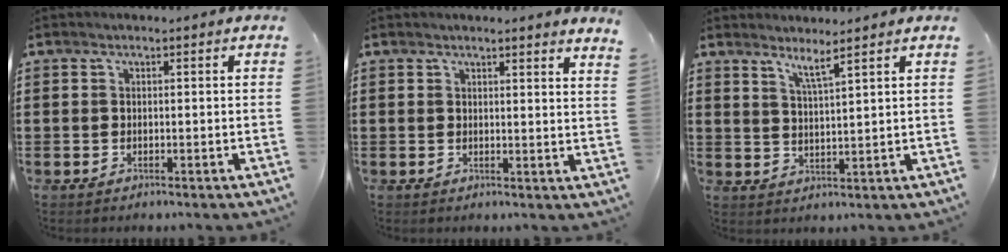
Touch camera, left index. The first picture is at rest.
{"total": 1.8, "force": [1.7, -0.5, 0.5], "torque": [-0.013, -0.006, 0.031]}
{"total": 3.3, "force": [2.8, -0.4, 1.8], "torque": [-0.043, -0.007, 0.049]}